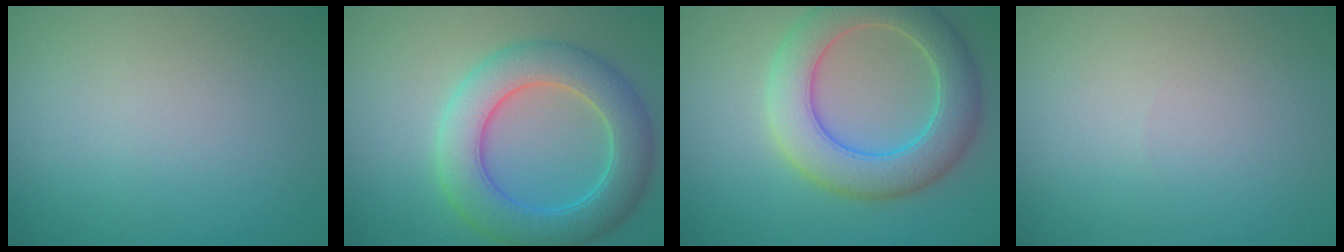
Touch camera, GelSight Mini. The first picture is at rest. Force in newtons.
{"total": 7.2, "press": 7.1, "slide": 0.7}
{"total": 7.5, "press": 7.5, "slide": 0.4}
{"total": 0.0}